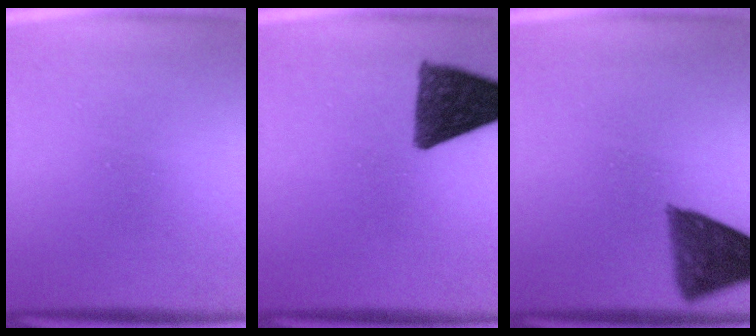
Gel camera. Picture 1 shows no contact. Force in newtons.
{"total": 10.8}
{"total": 7.6}